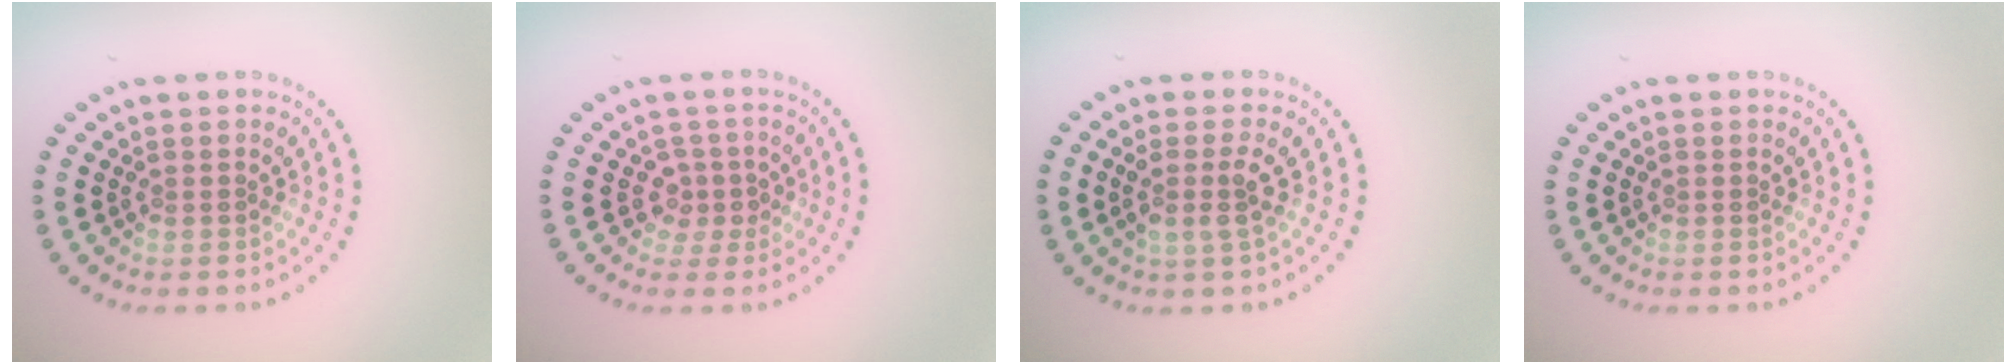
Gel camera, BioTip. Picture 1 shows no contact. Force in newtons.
{"total": 2.1, "press": 1.6, "slide": 1.3}
{"total": 2.2, "press": 1.7, "slide": 1.3}
{"total": 0.0}